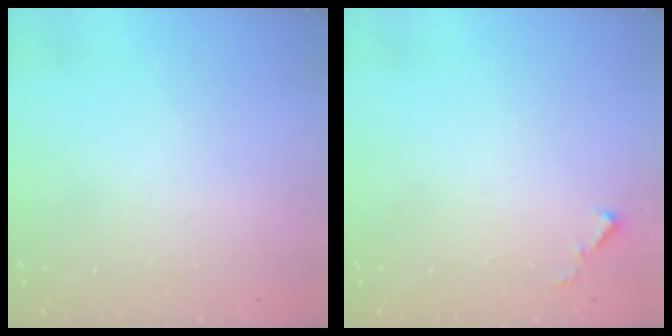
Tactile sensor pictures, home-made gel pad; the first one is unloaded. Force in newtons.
{"total": 3.1, "press": 3.1, "slide": 0.2}